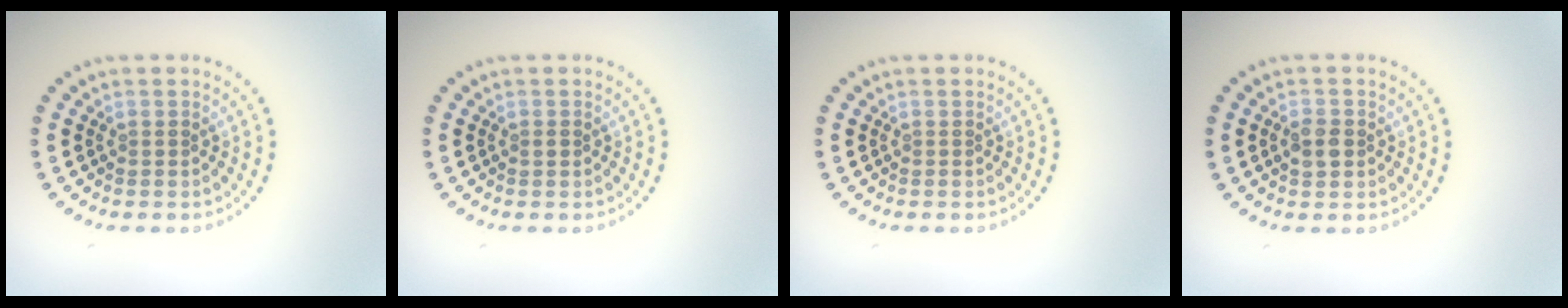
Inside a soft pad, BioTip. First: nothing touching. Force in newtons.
{"total": 0.5, "press": 0.5, "slide": 0.2}
{"total": 0.0}
{"total": 1.8, "press": 1.7, "slide": 0.2}